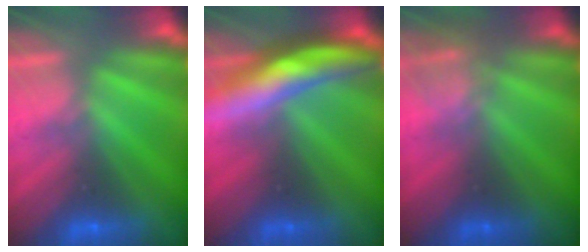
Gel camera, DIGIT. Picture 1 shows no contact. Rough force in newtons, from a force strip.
{"total": 6.9}
{"total": 2.4}